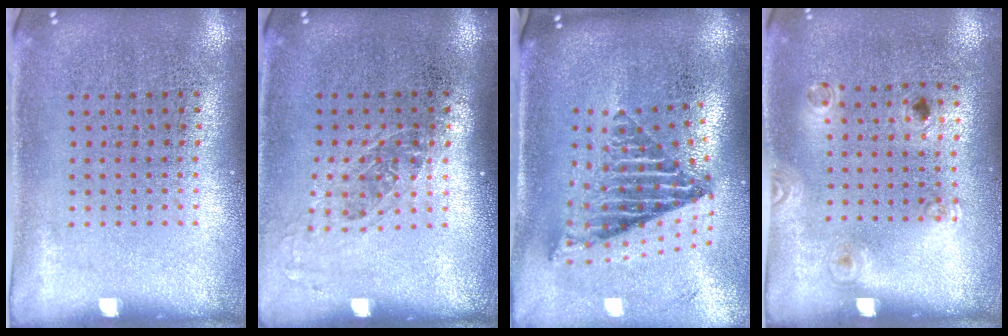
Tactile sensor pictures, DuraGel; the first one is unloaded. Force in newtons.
{"total": 1.2, "press": 1.0, "slide": 0.7}
{"total": 2.6, "press": 1.6, "slide": 2.0}
{"total": 1.2, "press": 0.8, "slide": 0.9}